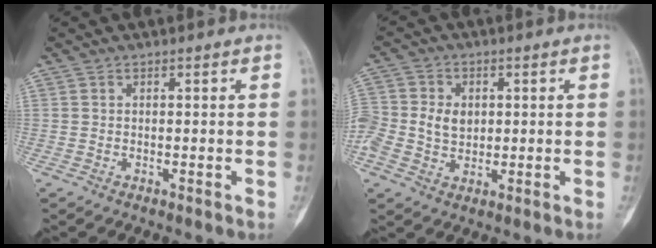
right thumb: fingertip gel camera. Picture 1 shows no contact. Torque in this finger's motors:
{"motor_torque": [0.12, 0.13, 0.07, 0.00, 0.04]}